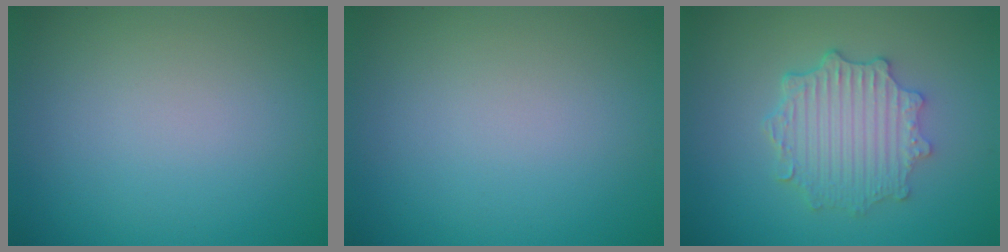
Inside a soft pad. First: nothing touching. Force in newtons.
{"total": 0.0}
{"total": 4.6, "press": 3.7, "slide": 2.7}